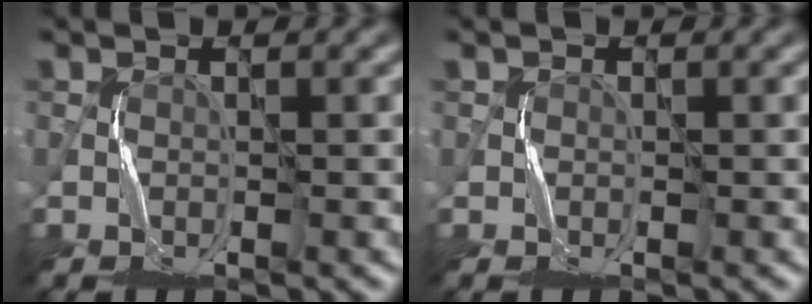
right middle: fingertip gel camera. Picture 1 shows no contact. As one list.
[{"total": 0.0}]